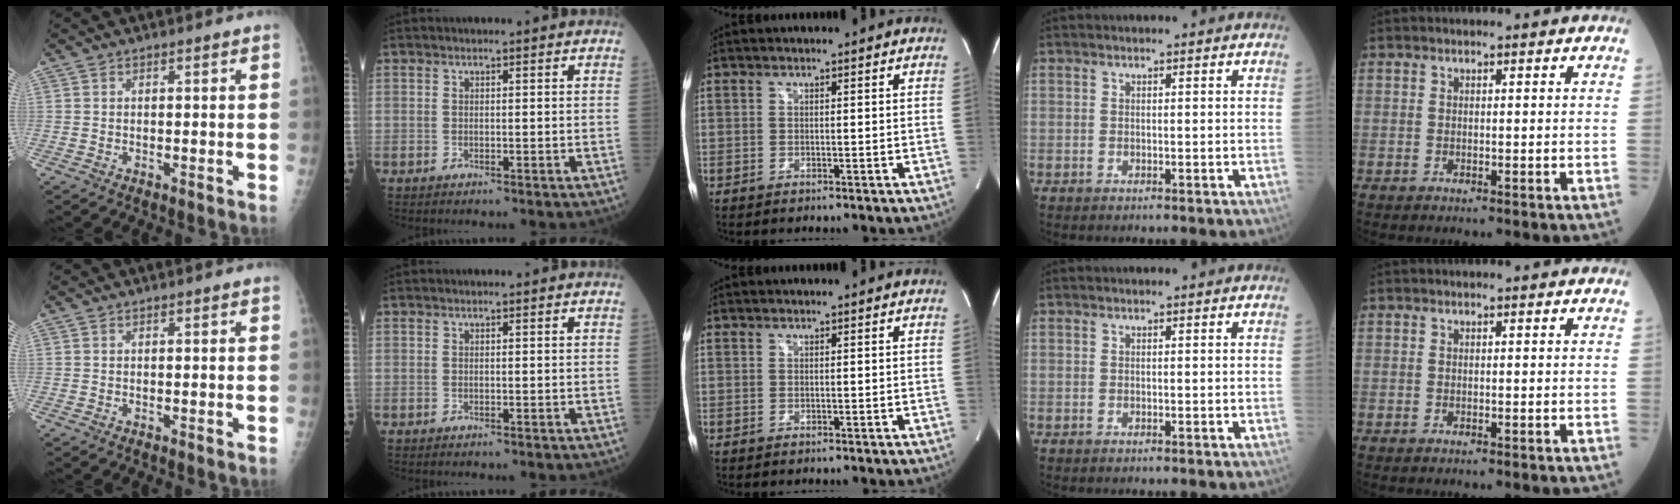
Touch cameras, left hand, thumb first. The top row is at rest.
{}